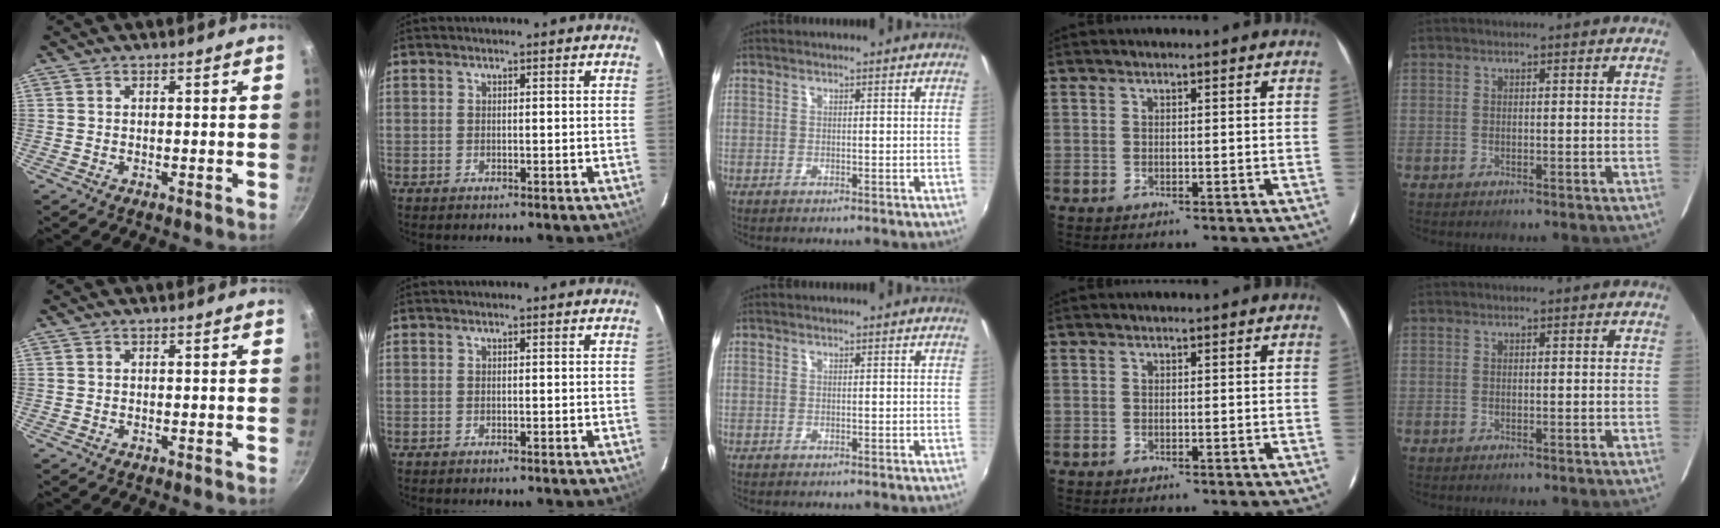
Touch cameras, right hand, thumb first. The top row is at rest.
{}